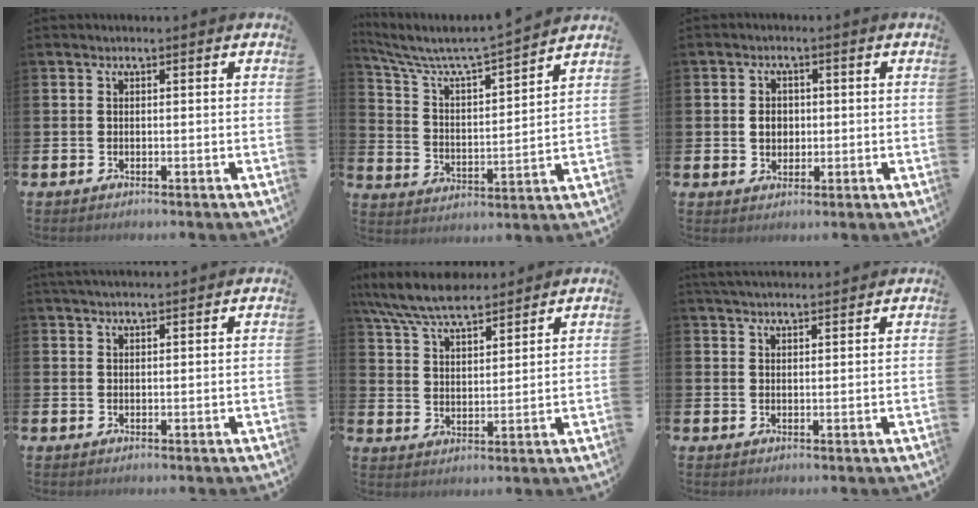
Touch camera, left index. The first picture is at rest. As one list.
[{"total": 6.6, "force": [6.1, 0.3, 2.2], "torque": [-0.074, -0.051, 0.098]}, {"total": 2.8, "force": [0.2, 2.4, 1.5], "torque": [-0.016, 0.003, -0.002]}, {"total": 2.2, "force": [2.2, 0.2, 0.5], "torque": [-0.004, -0.008, 0.037]}, {"total": 7.8, "force": [7.3, 1.4, 2.3], "torque": [-0.073, -0.030, 0.134]}, {"total": 3.0, "force": [3.0, 0.2, 0.4], "torque": [-0.011, -0.011, 0.055]}]